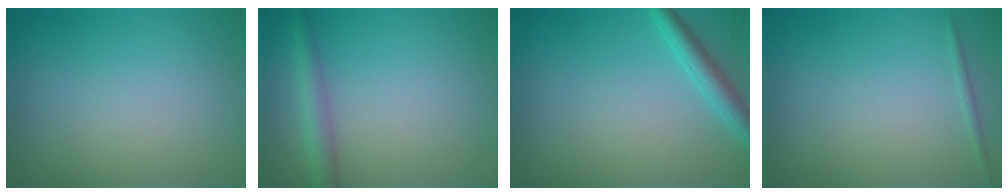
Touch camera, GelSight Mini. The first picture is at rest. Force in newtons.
{"total": 2.4, "press": 2.4, "slide": 0.2}
{"total": 2.6, "press": 2.6, "slide": 0.2}
{"total": 0.6, "press": 0.6, "slide": 0.1}